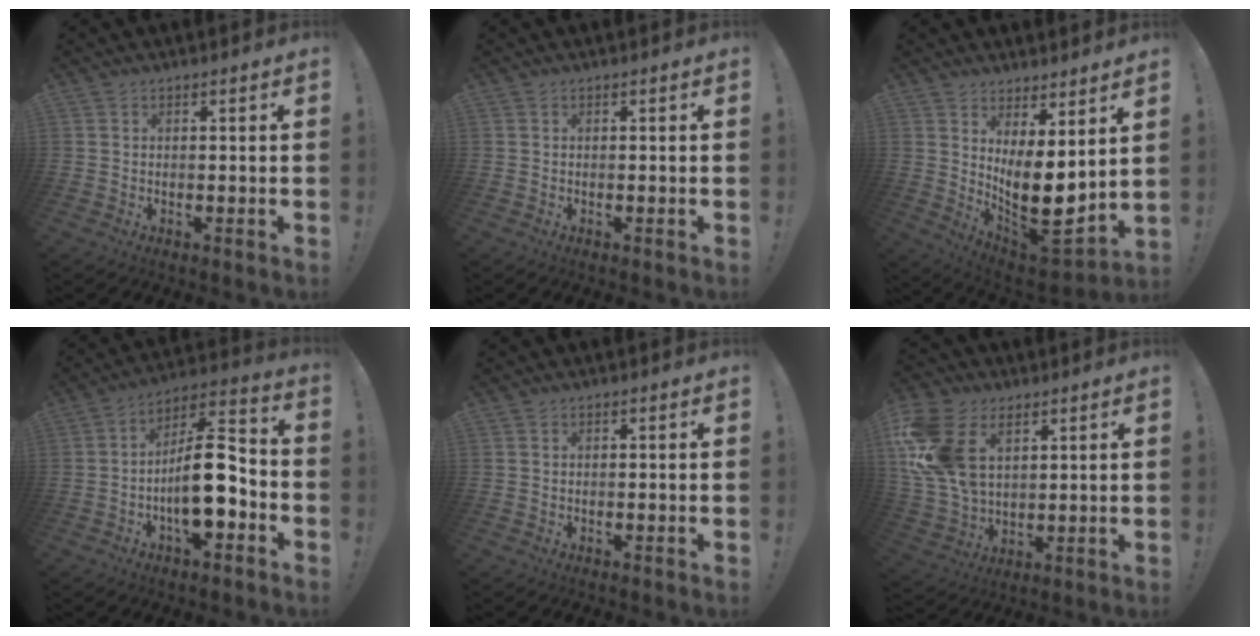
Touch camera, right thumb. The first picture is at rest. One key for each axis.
{"total": 0.0}
{"total": 12.3, "fx": 0.9, "fy": 4.7, "fz": 11.3, "tx": -0.163, "ty": -0.047, "tz": 0.026}
{"total": 16.4, "fx": -4.4, "fy": 6.4, "fz": 14.4, "tx": -0.242, "ty": 0.028, "tz": -0.065}
{"total": 0.0}
{"total": 18.5, "fx": 7.3, "fy": 12.4, "fz": 11.6, "tx": -0.241, "ty": -0.025, "tz": 0.139}